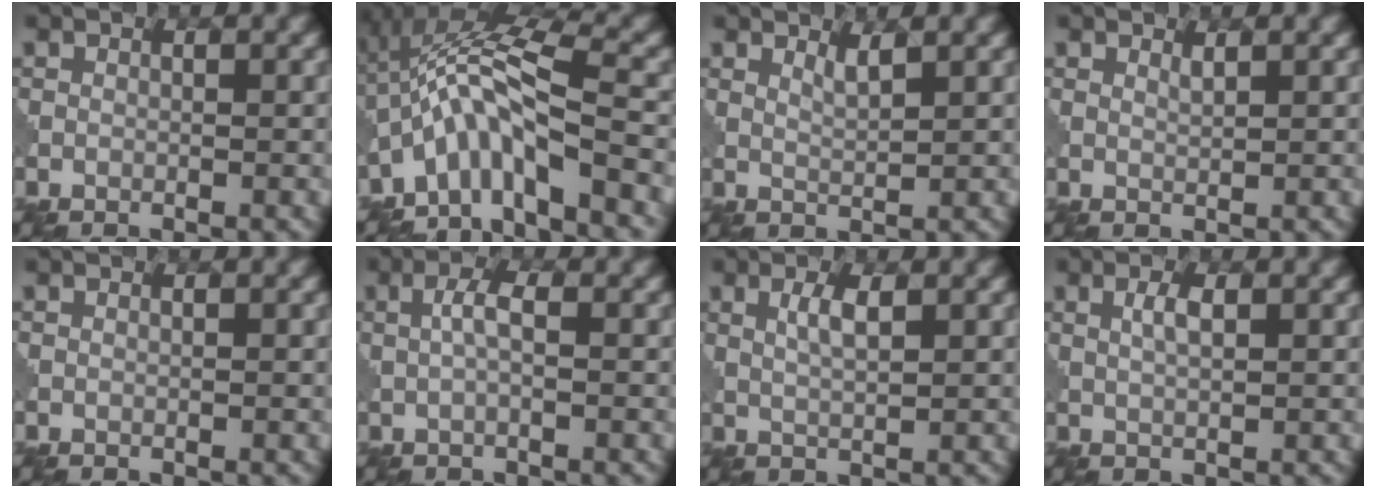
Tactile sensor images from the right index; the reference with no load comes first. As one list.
[{"total": 8.7, "force": [-3.7, 1.8, 7.7], "torque": [-0.141, 0.021, -0.073]}, {"total": 1.4, "force": [1.0, 0.2, 1.0], "torque": [-0.018, -0.001, 0.016]}, {"total": 0.8, "force": [0.6, 0.1, 0.4], "torque": [-0.007, -0.001, 0.011]}, {"total": 0.0}, {"total": 2.1, "force": [0.2, 0.5, 2.0], "torque": [-0.043, 0.007, 0.002]}, {"total": 2.2, "force": [0.9, 0.5, 2.0], "torque": [-0.041, 0.002, 0.017]}, {"total": 1.8, "force": [0.6, 0.5, 1.6], "torque": [-0.035, 0.003, 0.012]}]